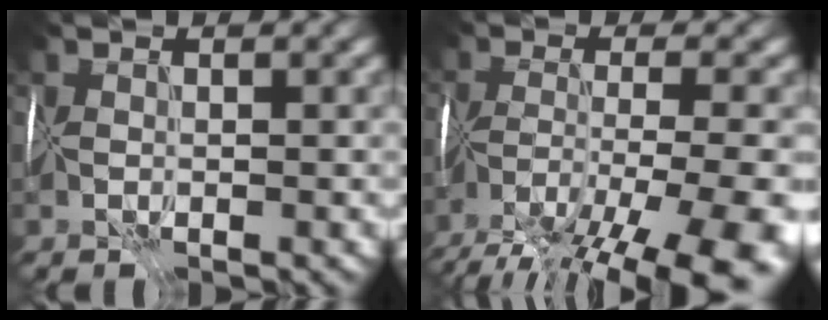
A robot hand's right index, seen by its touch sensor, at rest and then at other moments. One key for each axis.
{"total": 15.9, "fx": -11.3, "fy": 5.0, "fz": 10.1, "tx": -0.155, "ty": -0.021, "tz": -0.148}